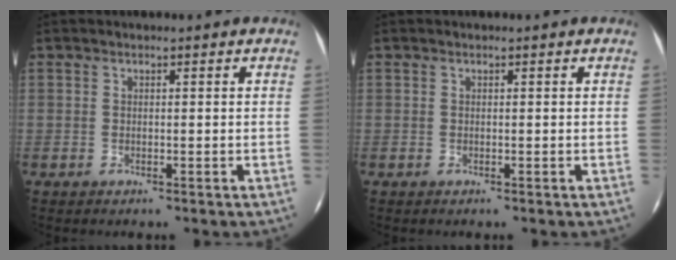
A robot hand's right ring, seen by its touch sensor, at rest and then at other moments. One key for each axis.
{"total": 0.0}